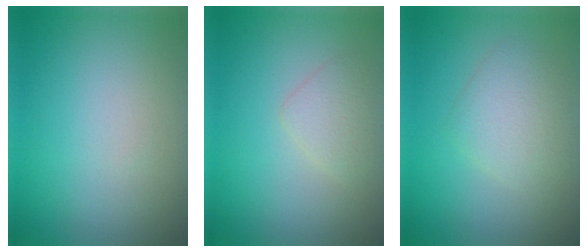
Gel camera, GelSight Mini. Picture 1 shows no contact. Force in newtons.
{"total": 1.7, "press": 1.7, "slide": 0.1}
{"total": 2.8, "press": 2.8, "slide": 0.1}